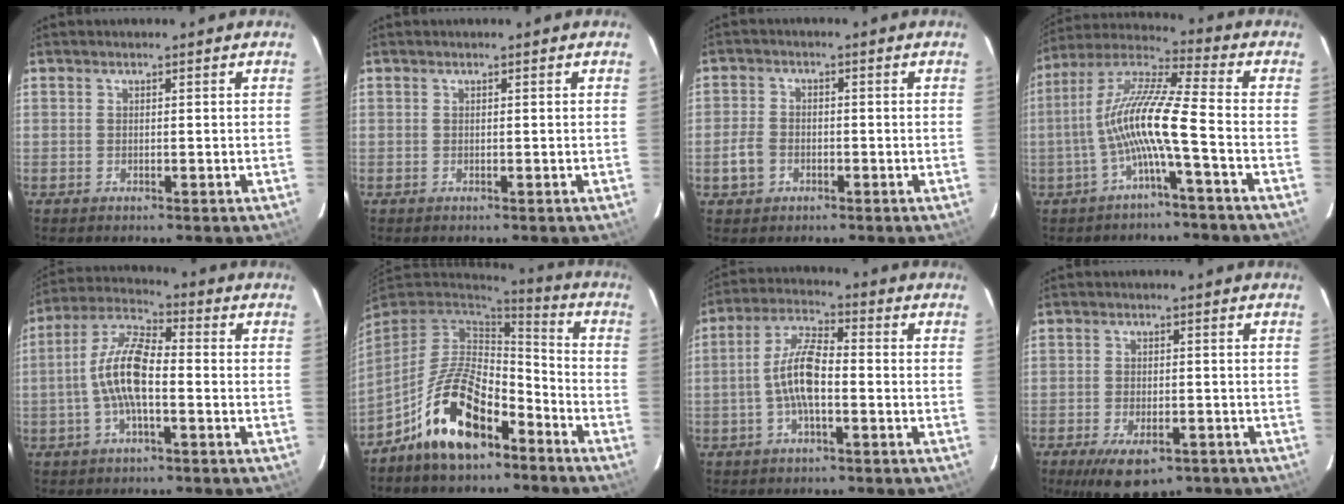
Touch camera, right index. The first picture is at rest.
{"total": 0.0}
{"total": 4.4, "force": [-1.8, 3.5, 1.9], "torque": [-0.050, 0.009, -0.030]}
{"total": 11.8, "force": [-3.6, 0.1, 11.3], "torque": [-0.227, 0.014, -0.070]}
{"total": 10.6, "force": [-2.0, 3.5, 9.7], "torque": [-0.208, 0.012, -0.042]}
{"total": 16.3, "force": [-9.7, 7.4, 10.8], "torque": [-0.213, 0.010, -0.171]}
{"total": 8.7, "force": [-2.0, 2.8, 8.0], "torque": [-0.165, 0.012, -0.039]}
{"total": 10.0, "force": [-6.3, 4.5, 6.3], "torque": [-0.127, -0.022, -0.093]}